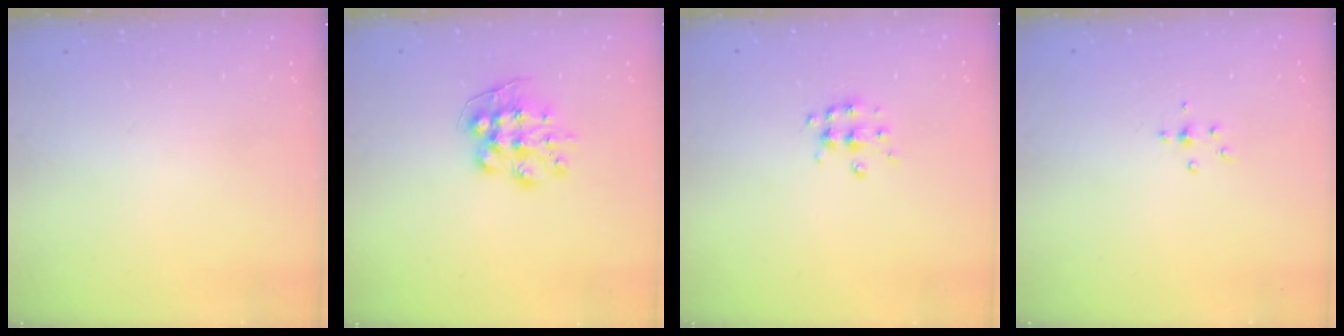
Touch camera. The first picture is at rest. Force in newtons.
{"total": 8.9, "press": 8.9, "slide": 0.2}
{"total": 5.7, "press": 5.7, "slide": 0.5}
{"total": 4.0, "press": 3.8, "slide": 1.1}